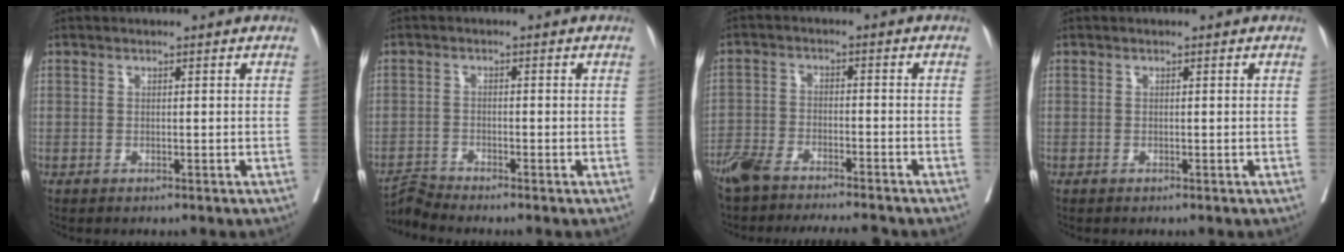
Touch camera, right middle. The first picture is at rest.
{"total": 2.8, "force": [-2.4, -1.3, -0.4], "torque": [0.001, -0.018, -0.048]}
{"total": 12.1, "force": [-10.6, 1.9, 5.5], "torque": [-0.094, -0.005, -0.167]}
{"total": 0.0}